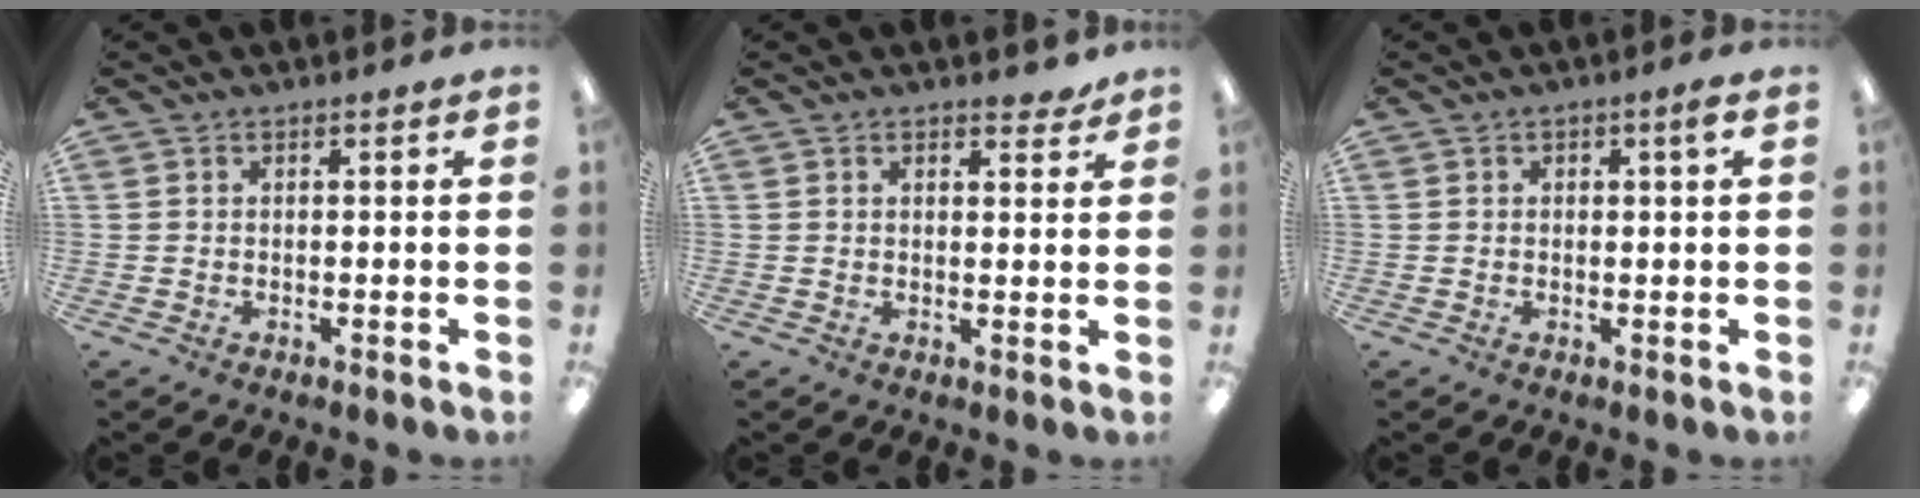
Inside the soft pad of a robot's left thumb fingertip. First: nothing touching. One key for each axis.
{"total": 2.4, "fx": 1.9, "fy": 1.0, "fz": 1.1, "tx": -0.008, "ty": -0.006, "tz": 0.032}
{"total": 1.4, "fx": 0.7, "fy": 0.5, "fz": 1.1, "tx": -0.020, "ty": 0.004, "tz": 0.011}